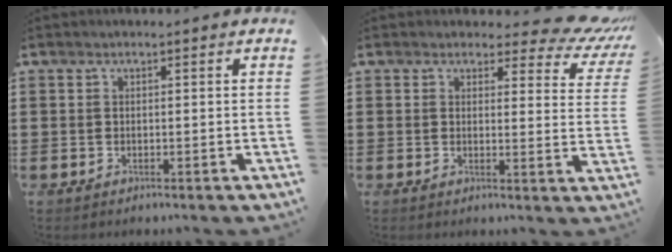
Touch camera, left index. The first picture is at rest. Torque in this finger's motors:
{"motor_torque": [0.29, -0.38, 0.09, -0.03]}